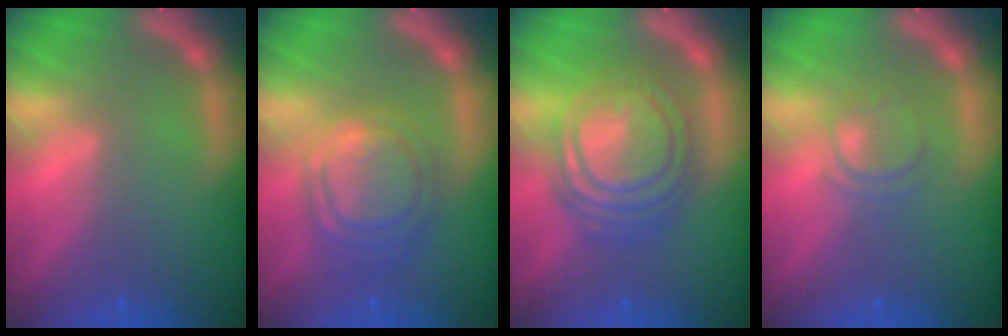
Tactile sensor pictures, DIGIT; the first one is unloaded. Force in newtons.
{"total": 7.0}
{"total": 10.0}
{"total": 2.4}